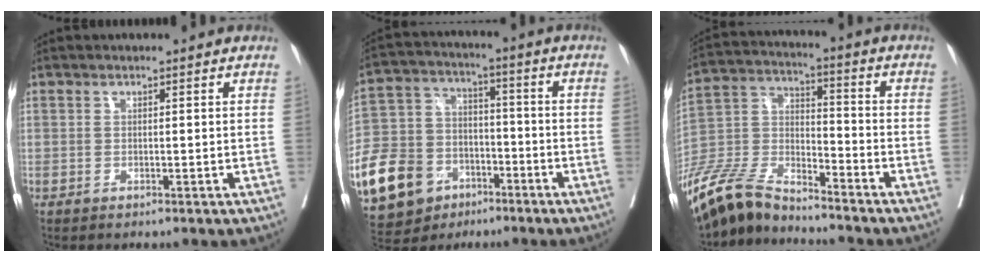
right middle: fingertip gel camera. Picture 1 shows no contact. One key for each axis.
{"total": 20.2, "fx": -10.1, "fy": 14.4, "fz": 10.0, "tx": -0.251, "ty": 0.016, "tz": -0.170}
{"total": 13.7, "fx": -12.6, "fy": 2.6, "fz": 4.6, "tx": -0.096, "ty": 0.002, "tz": -0.246}